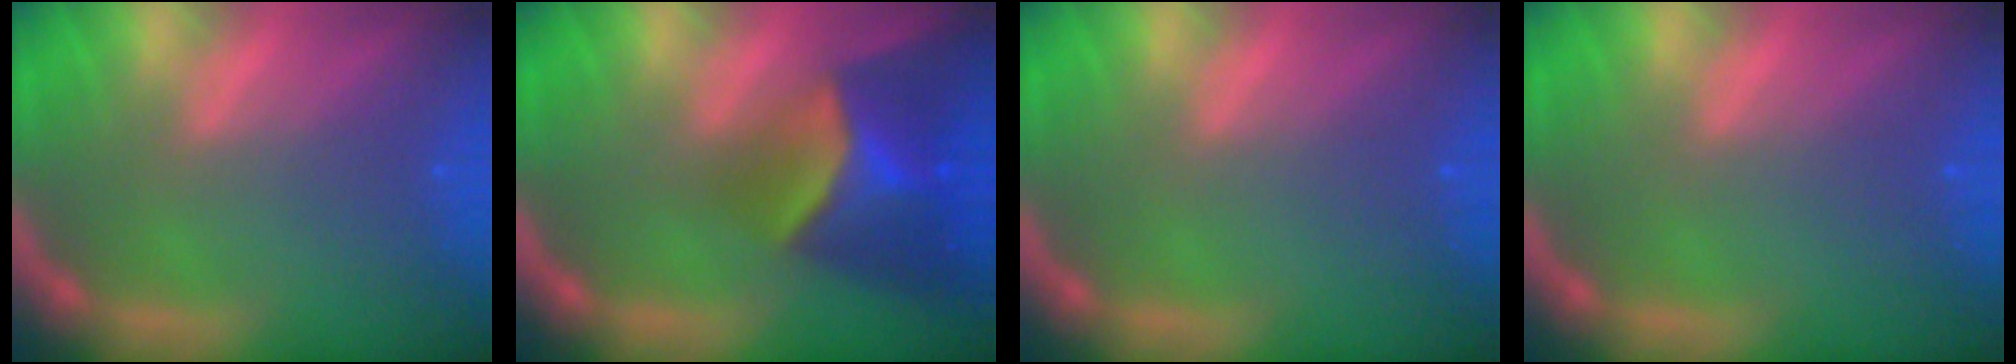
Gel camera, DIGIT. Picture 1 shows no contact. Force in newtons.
{"total": 8.4}
{"total": 0.0}
{"total": 0.0}